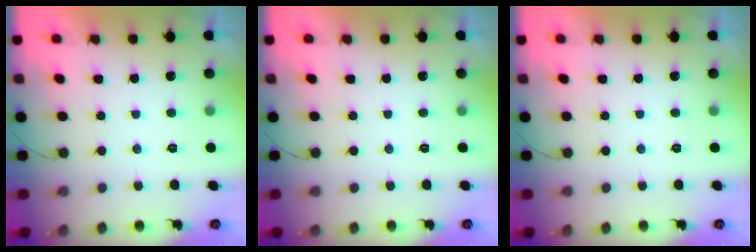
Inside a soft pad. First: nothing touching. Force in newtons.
{"total": 0.0}
{"total": 0.0}